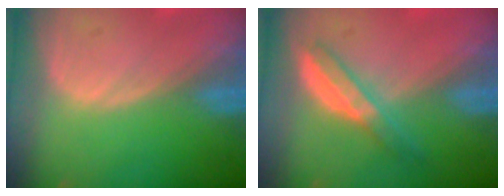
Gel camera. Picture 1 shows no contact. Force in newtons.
{"total": 5.2, "press": 4.6, "slide": 2.4}